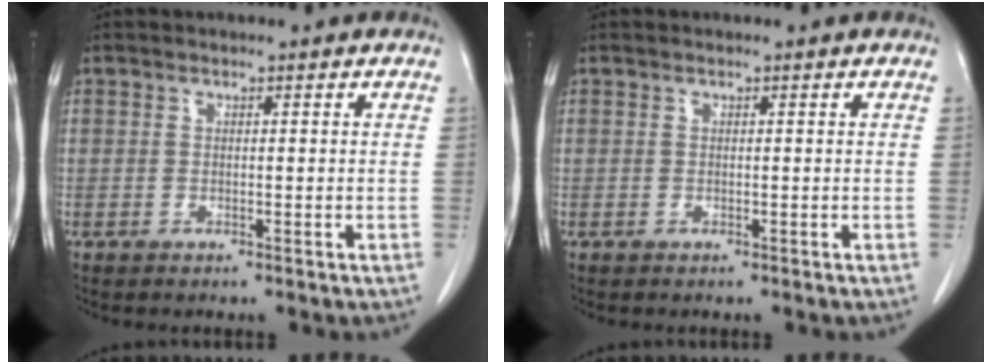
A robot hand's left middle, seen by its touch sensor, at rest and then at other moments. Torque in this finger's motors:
{"motor_torque": [1.06, -1.08, 0.05, 0.01]}